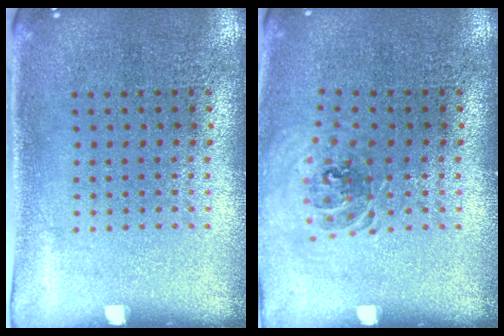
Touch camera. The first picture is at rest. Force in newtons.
{"total": 0.9, "press": 0.8, "slide": 0.2}